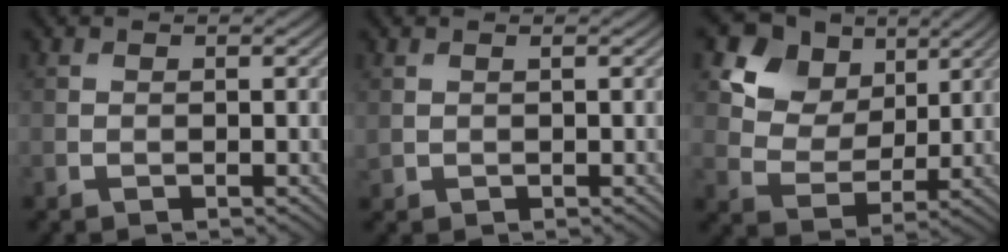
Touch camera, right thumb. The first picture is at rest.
{"total": 0.6, "force": [0.3, 0.3, 0.4], "torque": [-0.013, -0.001, 0.010]}
{"total": 11.2, "force": [5.9, 8.0, 5.2], "torque": [-0.127, 0.000, 0.107]}